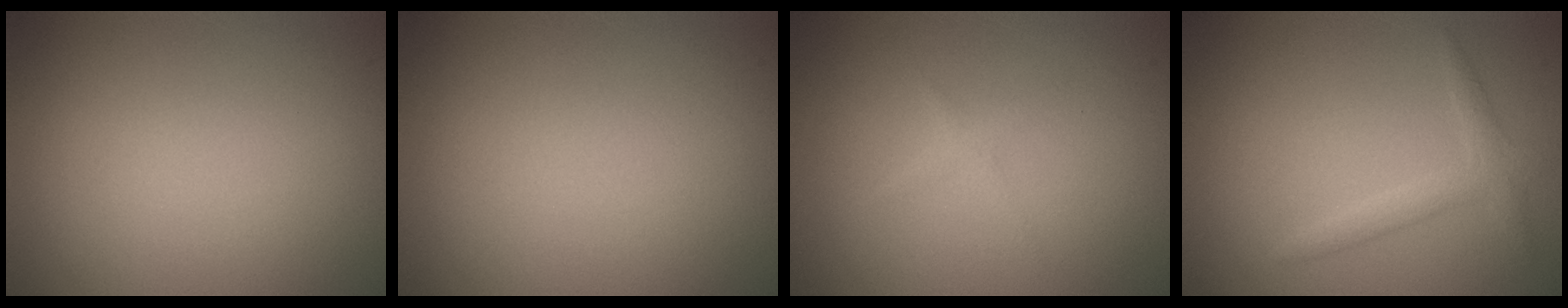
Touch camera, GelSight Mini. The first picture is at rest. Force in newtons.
{"total": 0.0}
{"total": 0.9, "press": 0.9, "slide": 0.0}
{"total": 1.9, "press": 1.9, "slide": 0.0}